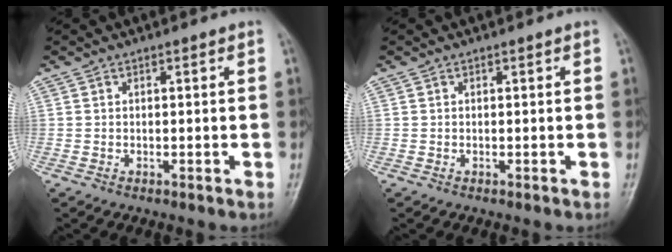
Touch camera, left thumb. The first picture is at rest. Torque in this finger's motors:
{"motor_torque": [0.00, 0.00, -0.06, -0.06, 0.00]}